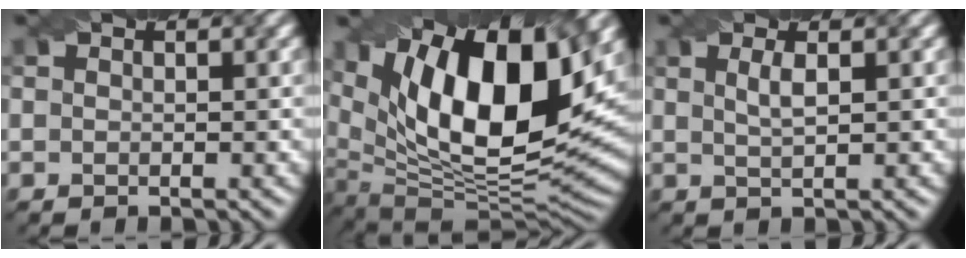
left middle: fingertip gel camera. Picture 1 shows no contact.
{"total": 16.4, "force": [6.3, 7.0, 13.5], "torque": [-0.228, 0.015, 0.102]}
{"total": 1.5, "force": [0.3, 0.4, 1.4], "torque": [-0.025, 0.001, 0.006]}